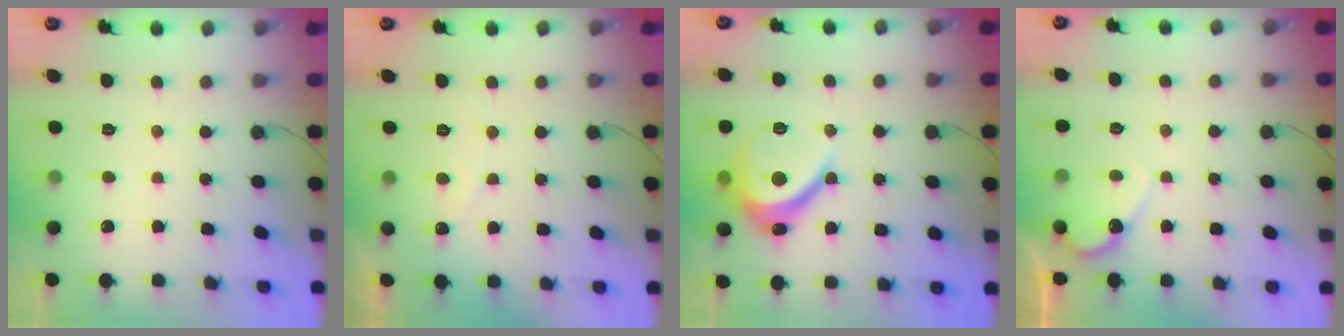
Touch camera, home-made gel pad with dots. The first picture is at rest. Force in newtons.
{"total": 3.9, "press": 3.9, "slide": 0.3}
{"total": 10.5, "press": 10.5, "slide": 0.7}
{"total": 4.8, "press": 4.7, "slide": 0.2}